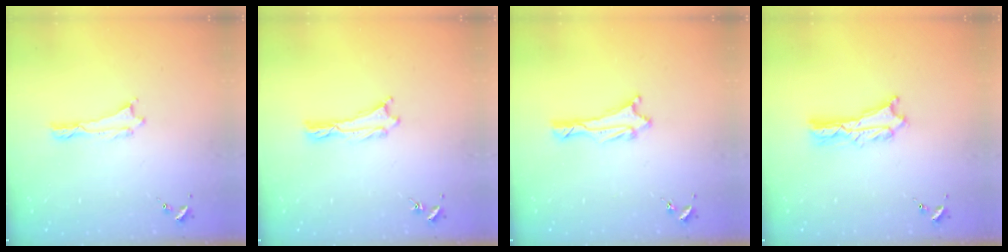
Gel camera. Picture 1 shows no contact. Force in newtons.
{"total": 0.0}
{"total": 1.5, "press": 1.5, "slide": 0.2}
{"total": 2.7, "press": 2.6, "slide": 0.3}